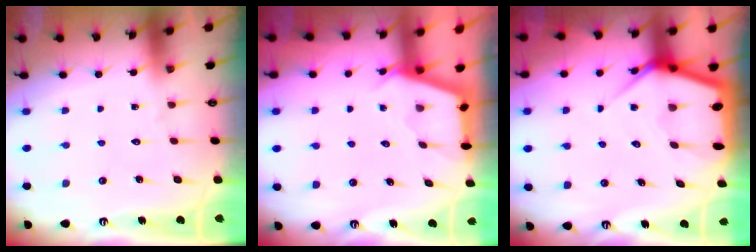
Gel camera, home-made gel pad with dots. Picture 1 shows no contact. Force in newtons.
{"total": 2.6, "press": 2.6, "slide": 0.3}
{"total": 9.0, "press": 9.0, "slide": 0.8}